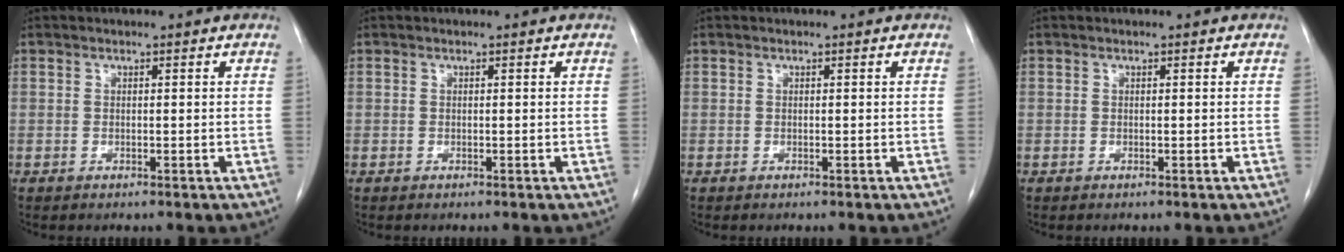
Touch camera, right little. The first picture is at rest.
{"total": 0.0}
{"total": 0.0}
{"total": 0.0}